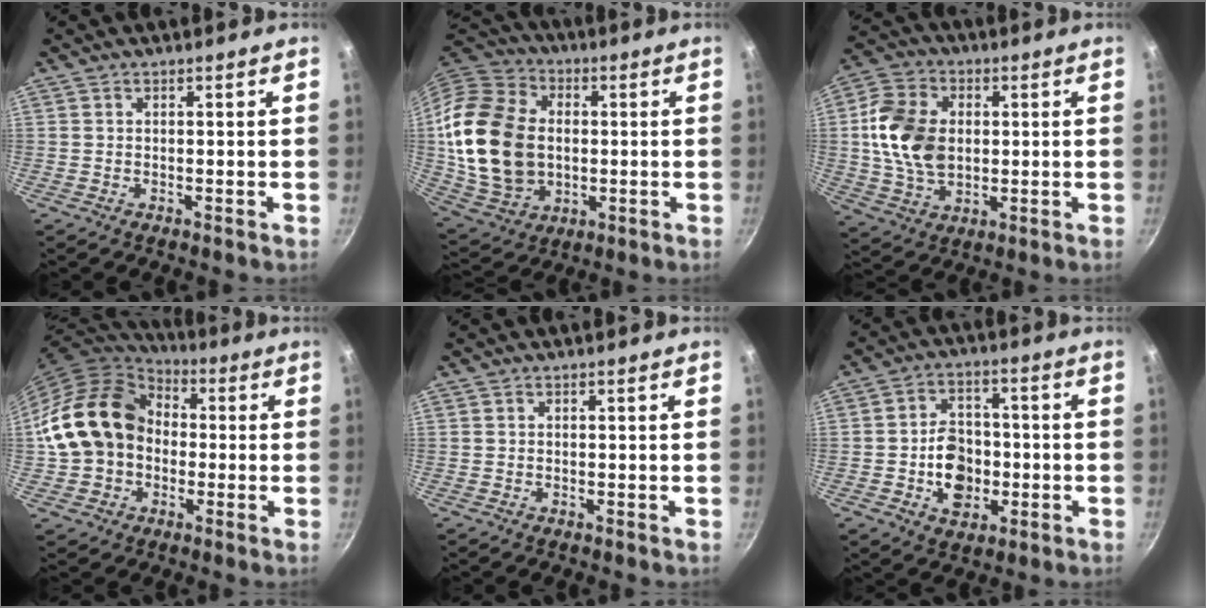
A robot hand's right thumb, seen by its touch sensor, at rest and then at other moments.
{"total": 22.1, "force": [0.5, 16.4, 14.8], "torque": [-0.269, 0.013, 0.020]}
{"total": 14.3, "force": [1.1, 10.2, 10.0], "torque": [-0.173, 0.004, 0.018]}
{"total": 17.3, "force": [-0.2, 14.1, 10.0], "torque": [-0.158, 0.044, -0.007]}
{"total": 0.0}
{"total": 10.6, "force": [-2.2, 8.0, 6.6], "torque": [-0.075, 0.021, -0.034]}